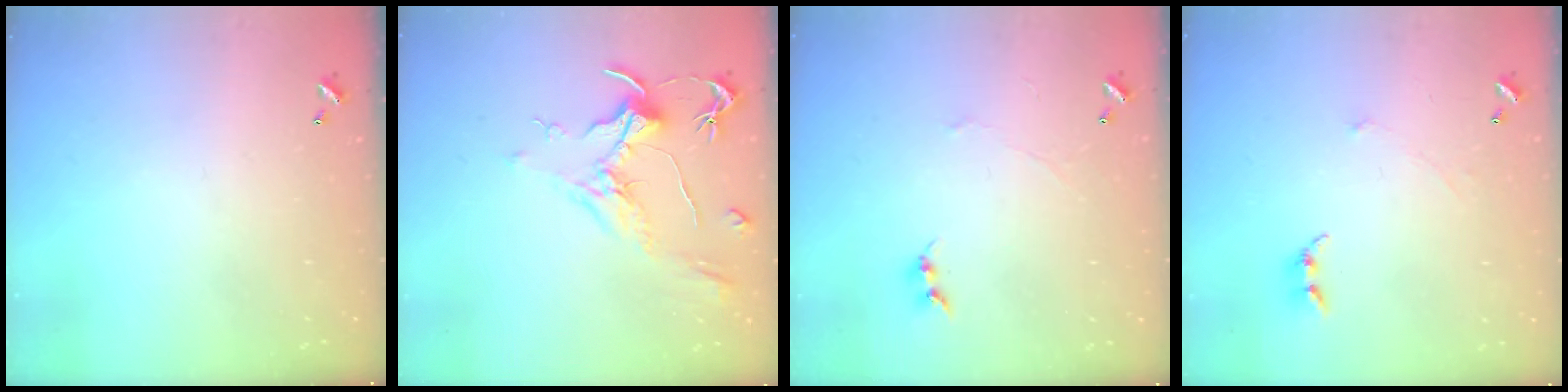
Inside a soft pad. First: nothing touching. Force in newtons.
{"total": 2.1, "press": 2.0, "slide": 0.8}
{"total": 1.5, "press": 1.4, "slide": 0.5}
{"total": 0.7, "press": 0.6, "slide": 0.5}